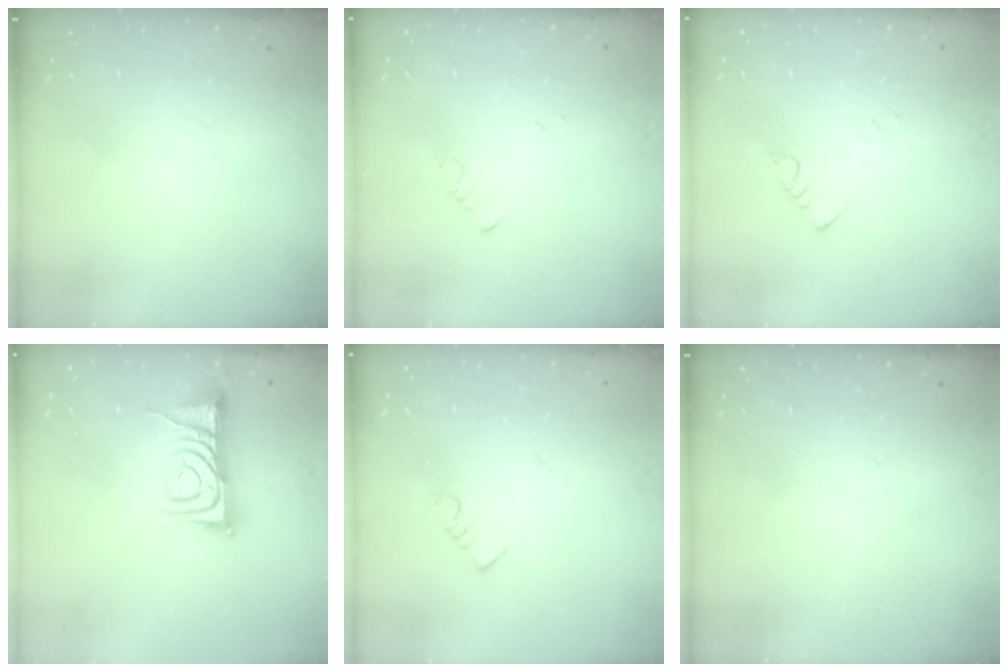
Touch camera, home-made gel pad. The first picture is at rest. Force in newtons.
{"total": 1.9, "press": 1.9, "slide": 0.2}
{"total": 2.5, "press": 2.5, "slide": 0.3}
{"total": 8.4, "press": 8.3, "slide": 1.0}
{"total": 1.9, "press": 1.9, "slide": 0.1}
{"total": 0.0}